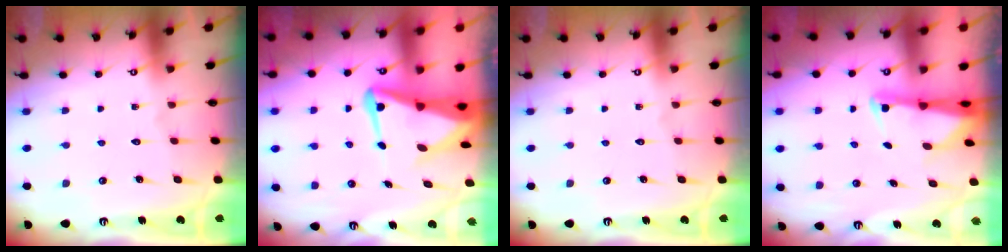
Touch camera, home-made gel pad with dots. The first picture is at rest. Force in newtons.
{"total": 7.6, "press": 7.5, "slide": 1.6}
{"total": 0.0}
{"total": 2.6, "press": 2.5, "slide": 0.5}